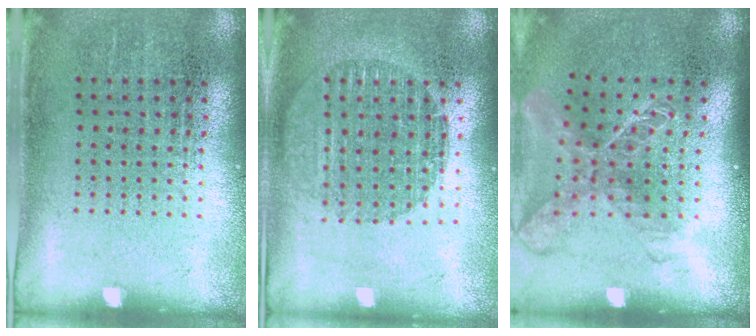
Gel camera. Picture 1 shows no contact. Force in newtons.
{"total": 1.6, "press": 1.4, "slide": 0.8}
{"total": 1.9, "press": 1.5, "slide": 1.2}